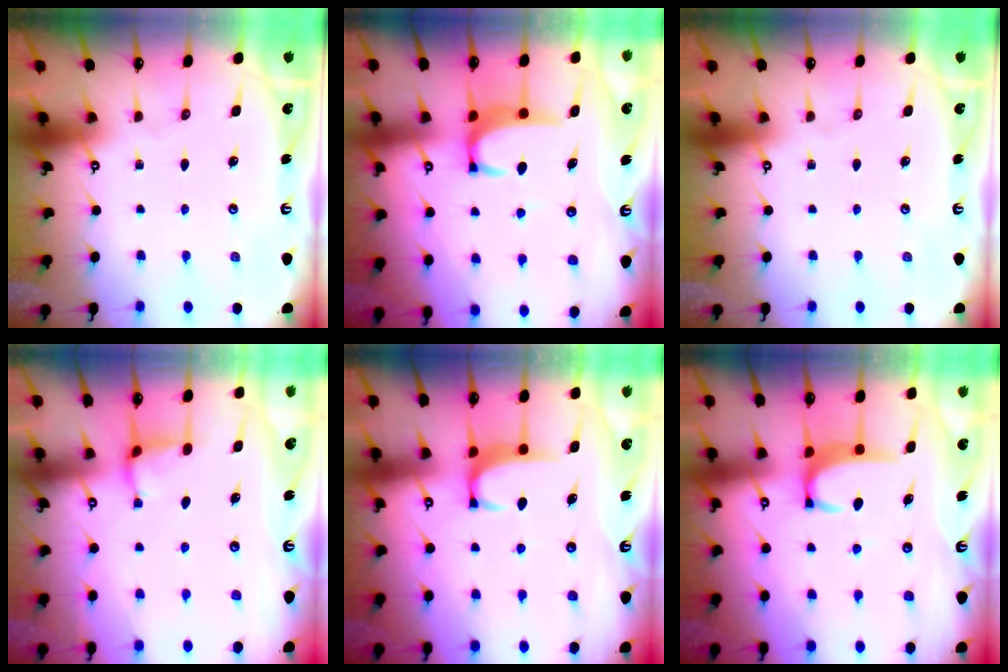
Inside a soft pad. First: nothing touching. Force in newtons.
{"total": 2.9, "press": 2.9, "slide": 0.4}
{"total": 0.0}
{"total": 2.6, "press": 2.6, "slide": 0.4}
{"total": 1.8, "press": 1.7, "slide": 0.4}
{"total": 2.7, "press": 2.7, "slide": 0.5}